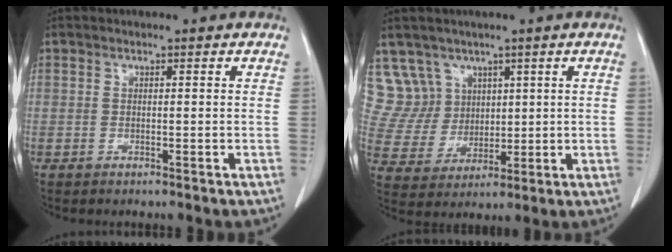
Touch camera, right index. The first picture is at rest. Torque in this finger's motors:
{"motor_torque": [-0.58, 0.69, -0.07, -0.04]}